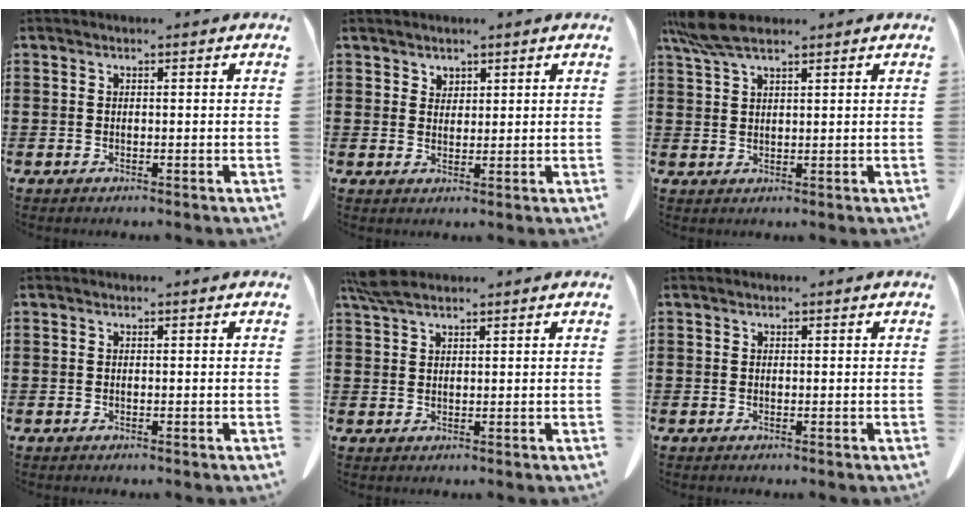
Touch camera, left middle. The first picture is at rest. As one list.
[{"total": 2.0, "force": [1.8, 0.9, 0.1], "torque": [0.002, -0.003, 0.035]}, {"total": 5.8, "force": [4.4, 1.1, 3.6], "torque": [-0.088, -0.006, 0.079]}, {"total": 0.0}, {"total": 3.9, "force": [3.0, 1.1, 2.4], "torque": [-0.055, 0.003, 0.057]}, {"total": 0.0}]